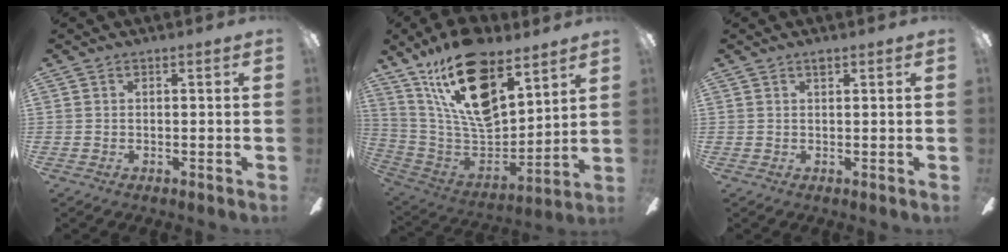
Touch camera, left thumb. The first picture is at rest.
{"total": 22.8, "force": [14.3, 10.5, 14.4], "torque": [-0.284, -0.085, 0.248]}
{"total": 1.1, "force": [0.9, 0.3, 0.5], "torque": [-0.013, 0.003, 0.016]}